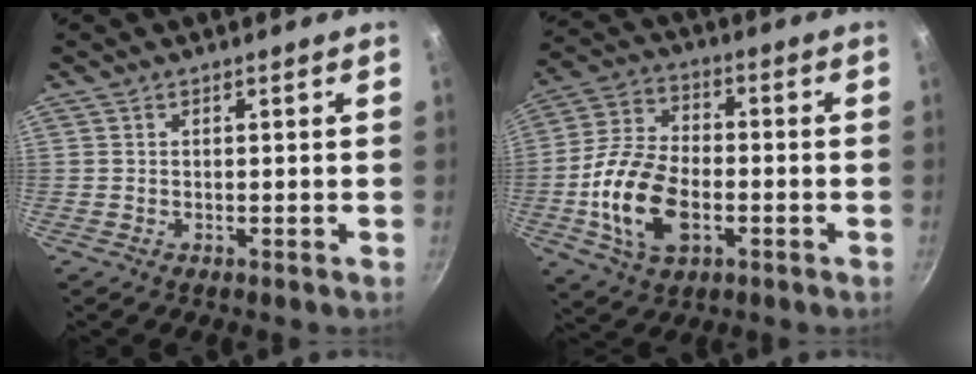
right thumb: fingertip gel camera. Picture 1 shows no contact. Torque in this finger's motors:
{"motor_torque": [-0.12, 0.66, 0.60, 0.15, 0.19]}